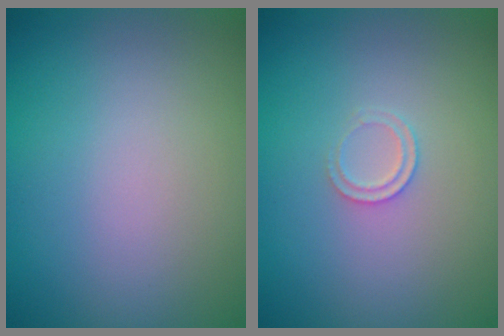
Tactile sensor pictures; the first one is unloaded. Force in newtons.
{"total": 1.2, "press": 1.2, "slide": 0.2}